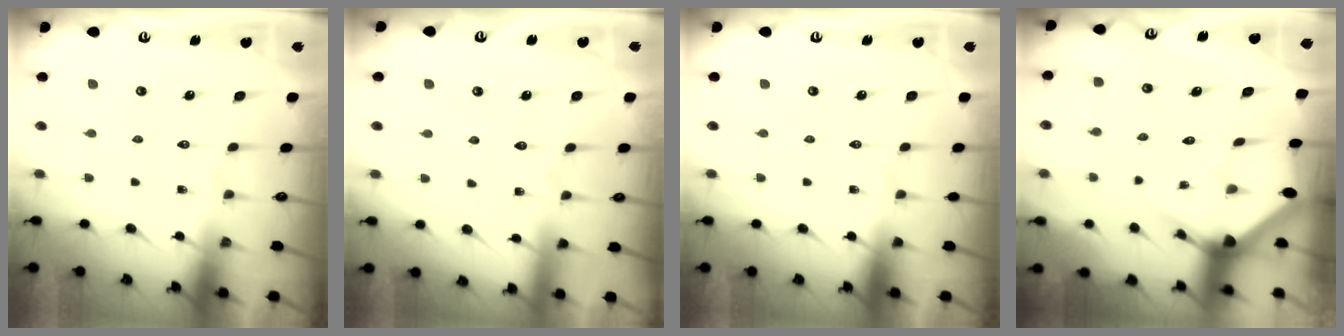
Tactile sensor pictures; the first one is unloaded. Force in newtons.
{"total": 3.9, "press": 3.9, "slide": 0.3}
{"total": 0.0}
{"total": 2.8, "press": 2.8, "slide": 0.2}